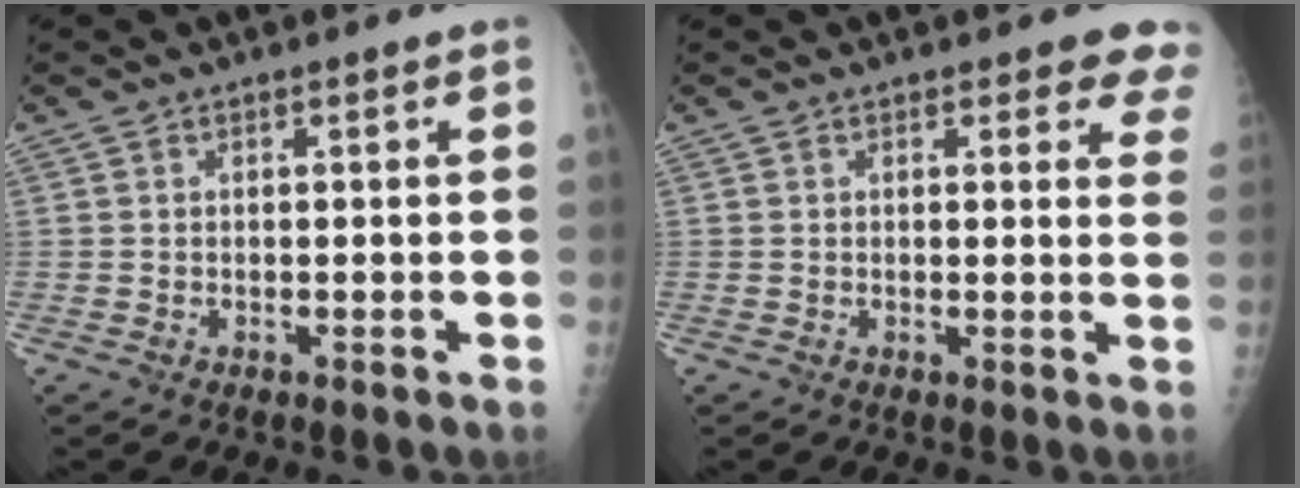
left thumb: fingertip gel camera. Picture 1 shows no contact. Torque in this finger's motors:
{"motor_torque": [-0.03, 0.13, 0.57, -0.55, 0.00]}